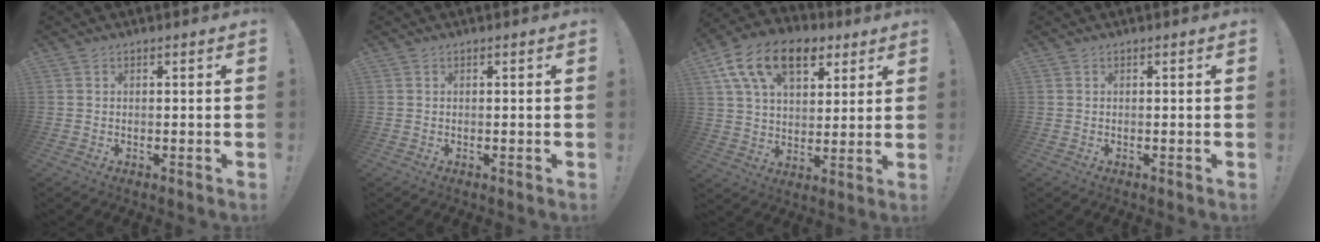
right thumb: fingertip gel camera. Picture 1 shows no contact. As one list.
[{"total": 0.0}, {"total": 17.7, "force": [8.8, 10.9, 10.9], "torque": [-0.172, -0.033, 0.159]}, {"total": 0.0}]